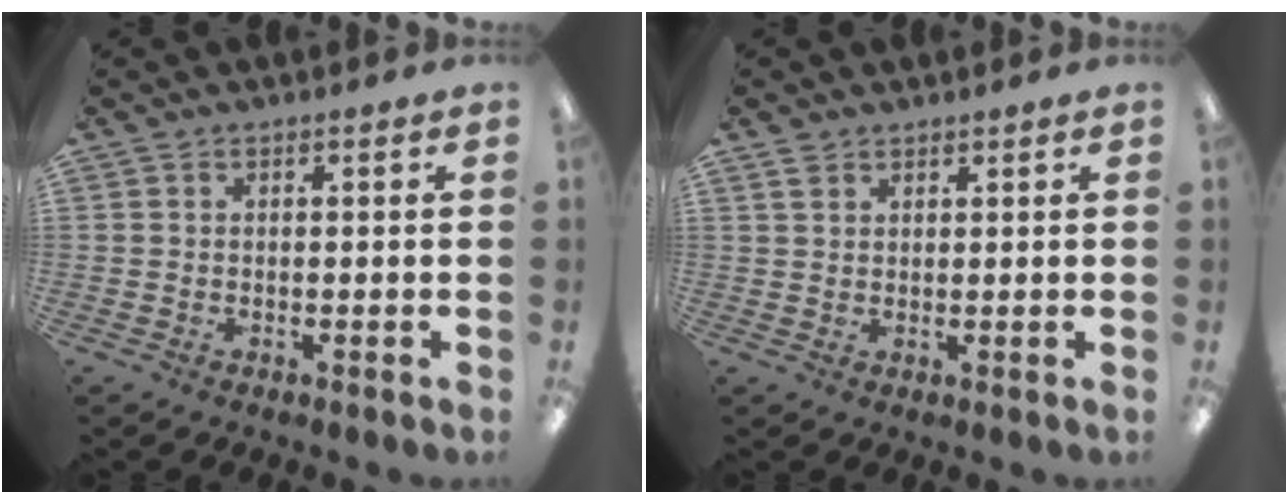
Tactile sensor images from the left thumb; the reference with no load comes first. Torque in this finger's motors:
{"motor_torque": [-0.14, -0.02, -0.54, 0.04, 0.00]}